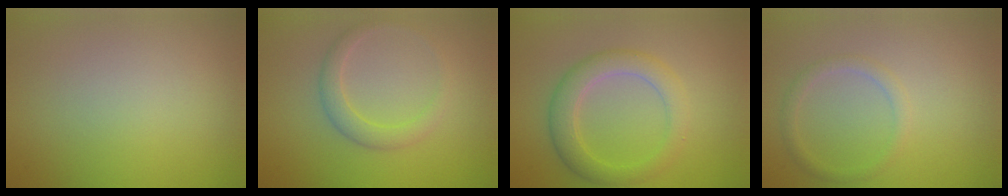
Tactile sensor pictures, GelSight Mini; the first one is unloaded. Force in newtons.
{"total": 2.2, "press": 2.2, "slide": 0.1}
{"total": 3.7, "press": 3.7, "slide": 0.0}
{"total": 1.3, "press": 1.3, "slide": 0.1}